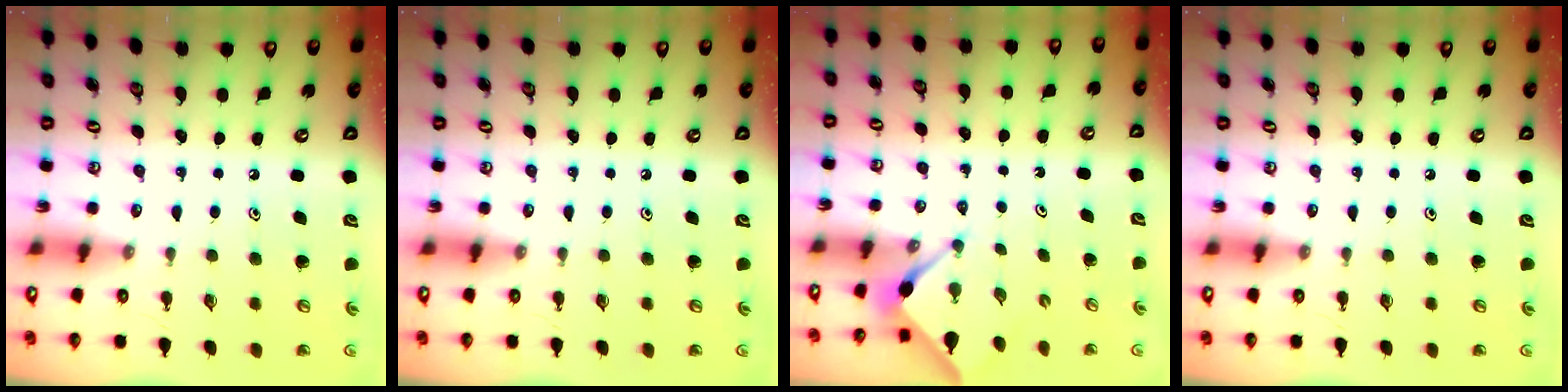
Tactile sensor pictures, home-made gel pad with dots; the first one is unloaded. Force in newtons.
{"total": 0.0}
{"total": 3.0, "press": 3.0, "slide": 0.4}
{"total": 0.0}